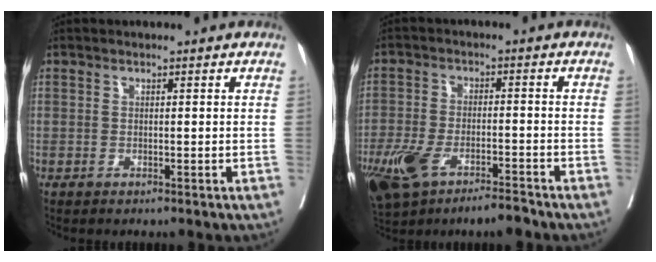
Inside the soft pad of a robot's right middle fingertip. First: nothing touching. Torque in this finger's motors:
{"motor_torque": [1.10, -1.04, 0.22, 0.10]}